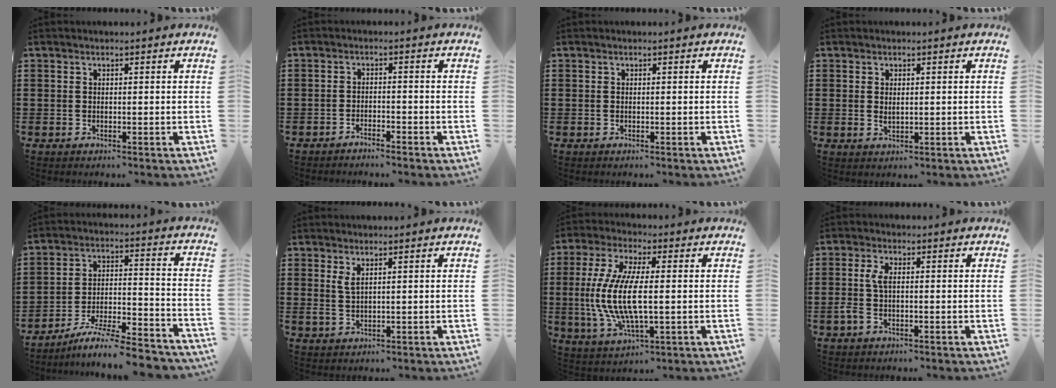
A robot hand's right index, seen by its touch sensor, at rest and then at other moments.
{"total": 1.7, "force": [-1.7, -0.1, 0.1], "torque": [-0.006, 0.004, -0.035]}
{"total": 0.0}
{"total": 1.3, "force": [0.3, 0.6, 1.1], "torque": [-0.024, 0.004, 0.004]}
{"total": 8.0, "force": [-7.2, 0.1, 3.6], "torque": [-0.061, -0.001, -0.142]}
{"total": 2.0, "force": [1.1, 0.6, 1.6], "torque": [-0.034, 0.002, 0.019]}
{"total": 11.0, "force": [-0.7, 3.4, 10.4], "torque": [-0.245, -0.022, -0.022]}
{"total": 3.2, "force": [-0.5, 1.4, 2.9], "torque": [-0.076, -0.002, -0.018]}